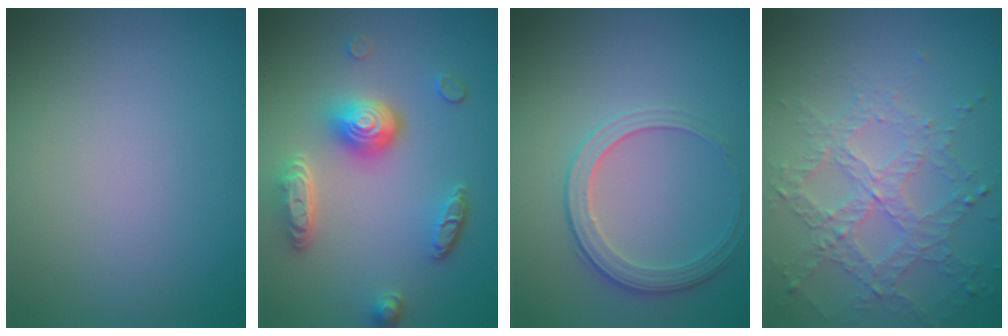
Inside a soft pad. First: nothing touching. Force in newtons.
{"total": 5.2, "press": 3.8, "slide": 3.6}
{"total": 2.7, "press": 2.5, "slide": 1.2}
{"total": 4.3, "press": 3.1, "slide": 2.9}